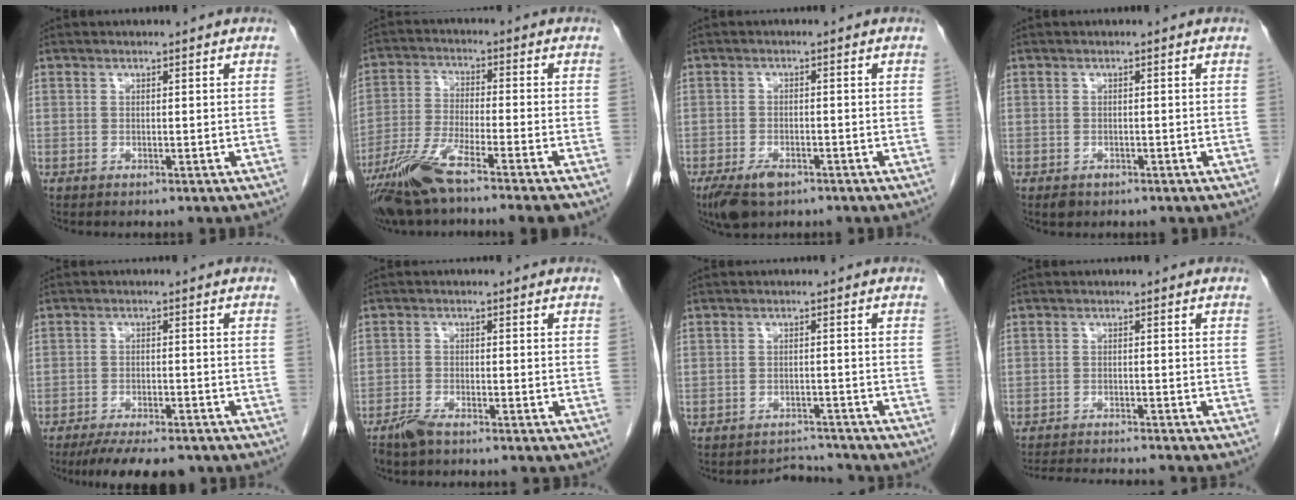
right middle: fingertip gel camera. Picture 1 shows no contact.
{"total": 11.1, "force": [-8.1, -0.2, 7.7], "torque": [-0.153, -0.029, -0.147]}
{"total": 5.1, "force": [-3.3, 2.4, 3.1], "torque": [-0.060, -0.006, -0.052]}
{"total": 1.4, "force": [-0.9, 1.0, 0.5], "torque": [-0.013, 0.000, -0.008]}
{"total": 11.0, "force": [-9.2, 2.6, 5.4], "torque": [-0.079, -0.012, -0.132]}
{"total": 4.0, "force": [-3.4, 0.6, 2.0], "torque": [-0.037, -0.006, -0.056]}
{"total": 3.5, "force": [-3.3, -0.1, -1.3], "torque": [0.020, 0.003, -0.046]}
{"total": 10.0, "force": [-9.5, 0.0, 3.2], "torque": [-0.048, -0.012, -0.137]}